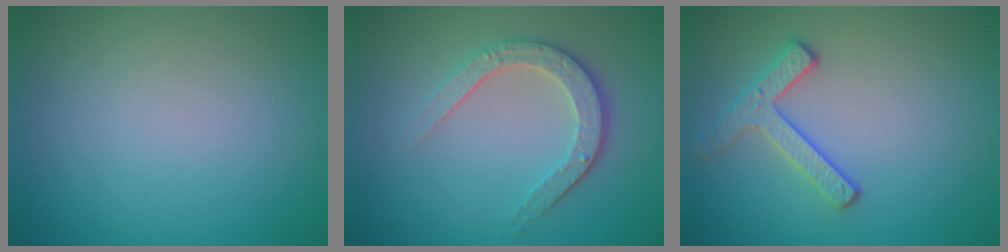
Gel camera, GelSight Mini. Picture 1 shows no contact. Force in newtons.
{"total": 3.5, "press": 2.7, "slide": 2.2}
{"total": 2.5, "press": 2.3, "slide": 0.9}